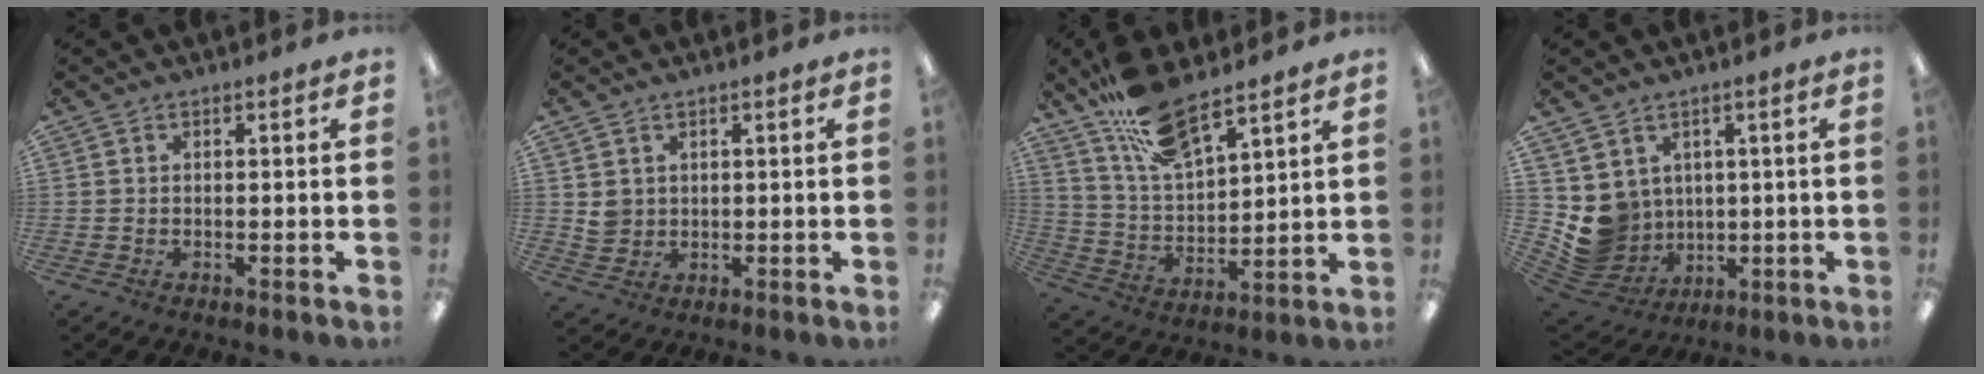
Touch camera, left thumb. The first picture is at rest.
{"total": 3.4, "force": [1.4, 3.0, 0.6], "torque": [-0.010, 0.000, 0.026]}
{"total": 14.5, "force": [11.1, 4.8, 7.9], "torque": [-0.158, -0.054, 0.201]}
{"total": 8.2, "force": [2.2, 7.8, 1.3], "torque": [-0.075, -0.031, 0.053]}